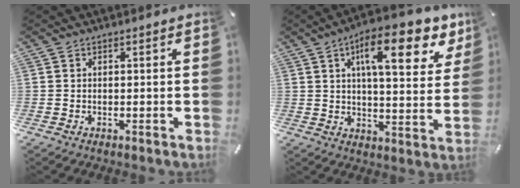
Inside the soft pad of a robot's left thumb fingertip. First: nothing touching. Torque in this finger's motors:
{"motor_torque": [2.20, 2.13, 1.78, -0.99, 0.55]}